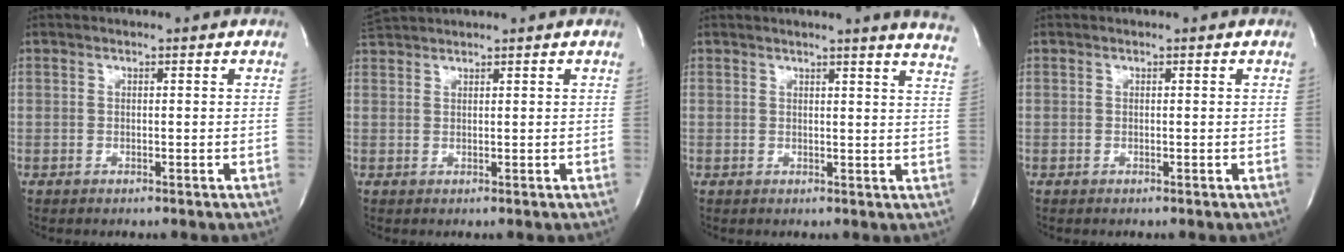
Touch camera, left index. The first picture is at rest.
{"total": 3.2, "force": [3.2, -0.4, 0.6], "torque": [-0.011, 0.025, 0.064]}
{"total": 10.2, "force": [9.4, -1.0, 3.9], "torque": [-0.050, -0.058, 0.082]}
{"total": 0.0}